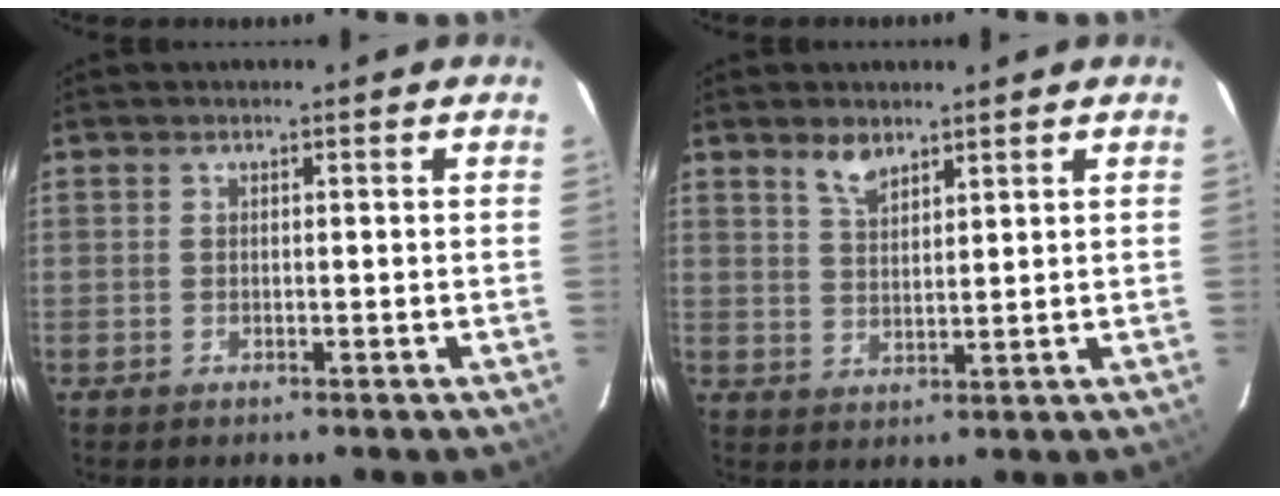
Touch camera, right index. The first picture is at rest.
{"total": 3.9, "force": [3.0, 1.4, 2.1], "torque": [-0.038, 0.002, 0.057]}